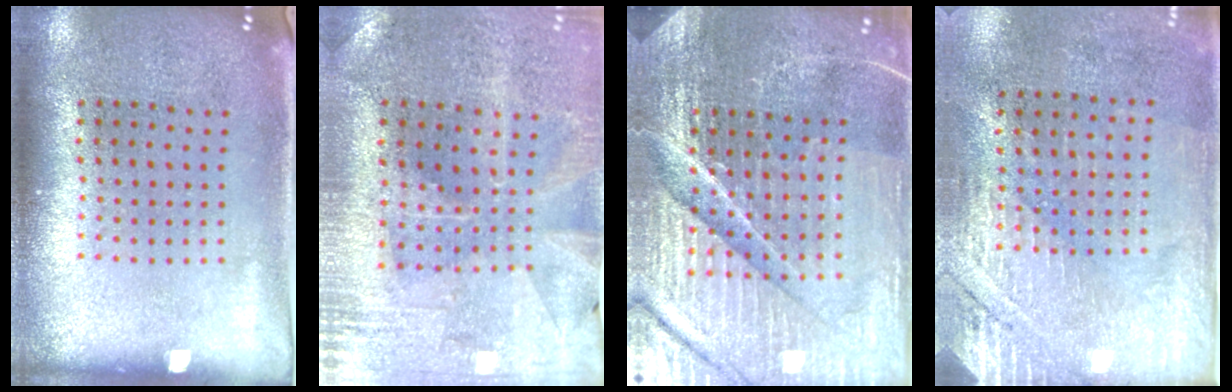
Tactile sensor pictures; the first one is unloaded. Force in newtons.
{"total": 0.7, "press": 0.6, "slide": 0.3}
{"total": 5.8, "press": 5.3, "slide": 2.4}
{"total": 2.7, "press": 2.5, "slide": 1.1}